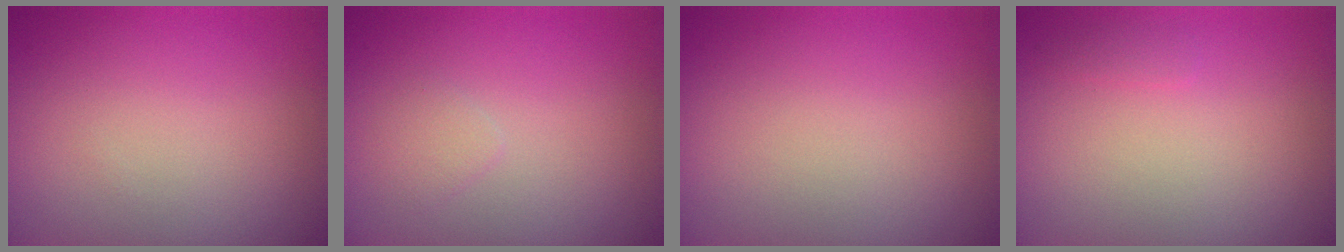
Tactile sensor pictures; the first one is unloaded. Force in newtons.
{"total": 0.9, "press": 0.9, "slide": 0.0}
{"total": 0.0}
{"total": 0.6, "press": 0.6, "slide": 0.0}